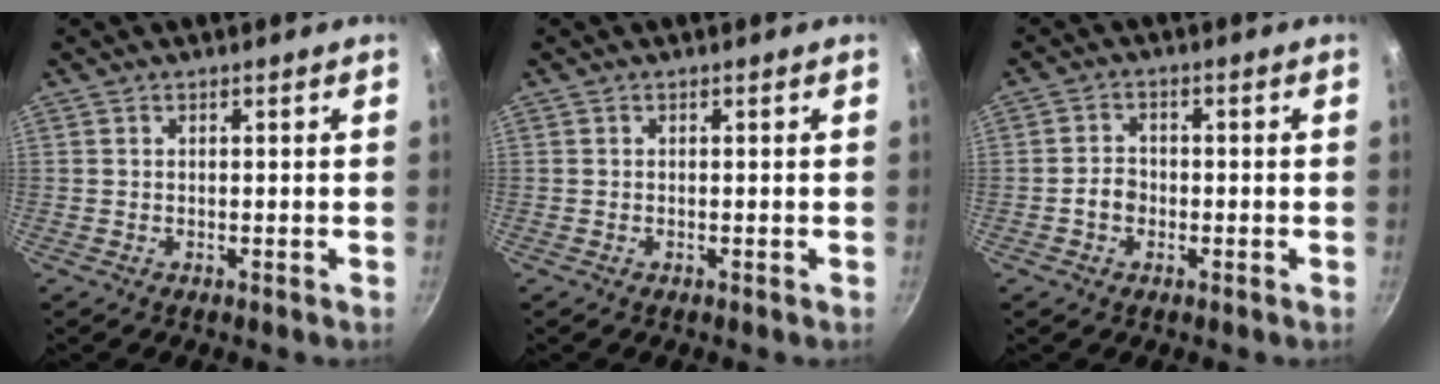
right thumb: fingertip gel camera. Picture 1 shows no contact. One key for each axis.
{"total": 0.0}
{"total": 3.3, "fx": -1.1, "fy": 2.6, "fz": 1.7, "tx": -0.015, "ty": 0.016, "tz": -0.022}